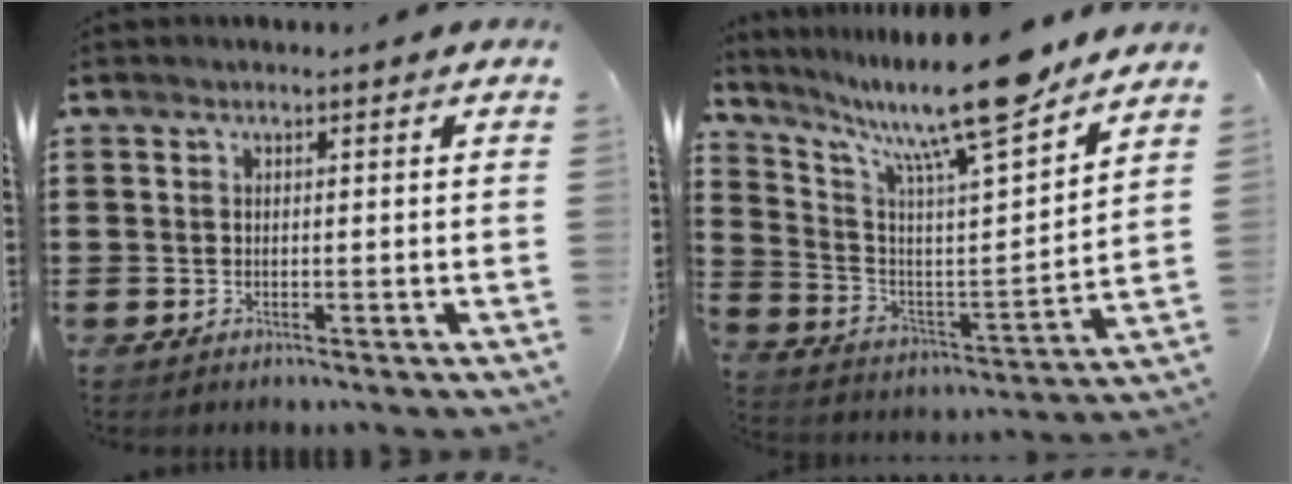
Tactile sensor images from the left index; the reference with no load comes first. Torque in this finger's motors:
{"motor_torque": [2.14, 0.00, 0.98, 0.21]}